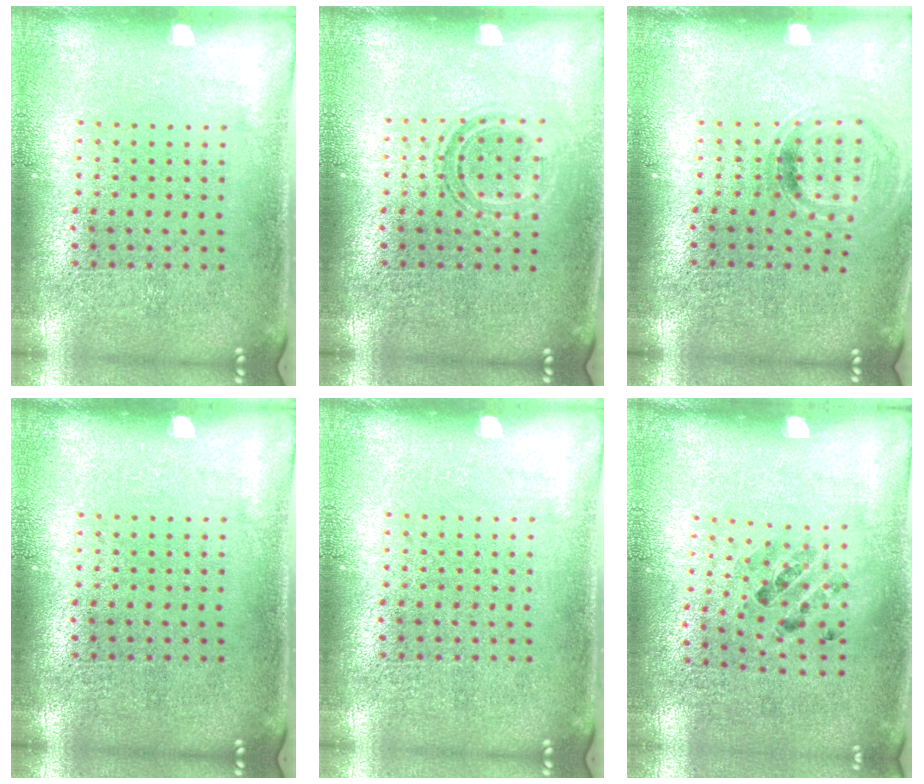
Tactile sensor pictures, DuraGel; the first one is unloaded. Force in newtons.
{"total": 1.2, "press": 1.0, "slide": 0.7}
{"total": 0.9, "press": 0.8, "slide": 0.2}
{"total": 0.0}
{"total": 0.0}
{"total": 0.9, "press": 0.7, "slide": 0.5}